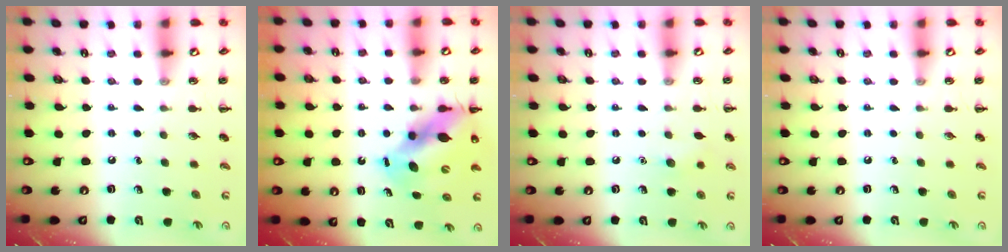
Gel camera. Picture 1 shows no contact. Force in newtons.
{"total": 12.1, "press": 11.6, "slide": 3.3}
{"total": 6.0, "press": 5.8, "slide": 1.6}
{"total": 0.0}